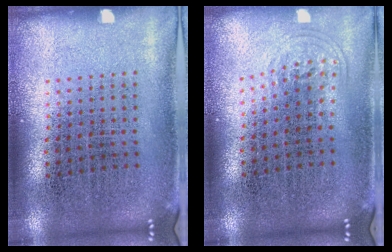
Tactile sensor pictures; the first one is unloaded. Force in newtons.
{"total": 0.9, "press": 0.7, "slide": 0.6}